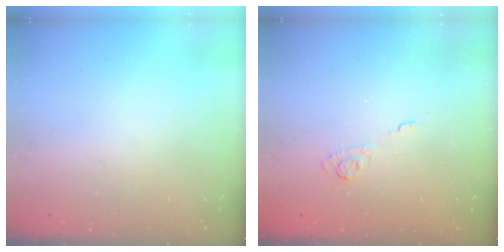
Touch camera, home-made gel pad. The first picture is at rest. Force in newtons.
{"total": 2.6, "press": 2.2, "slide": 1.5}